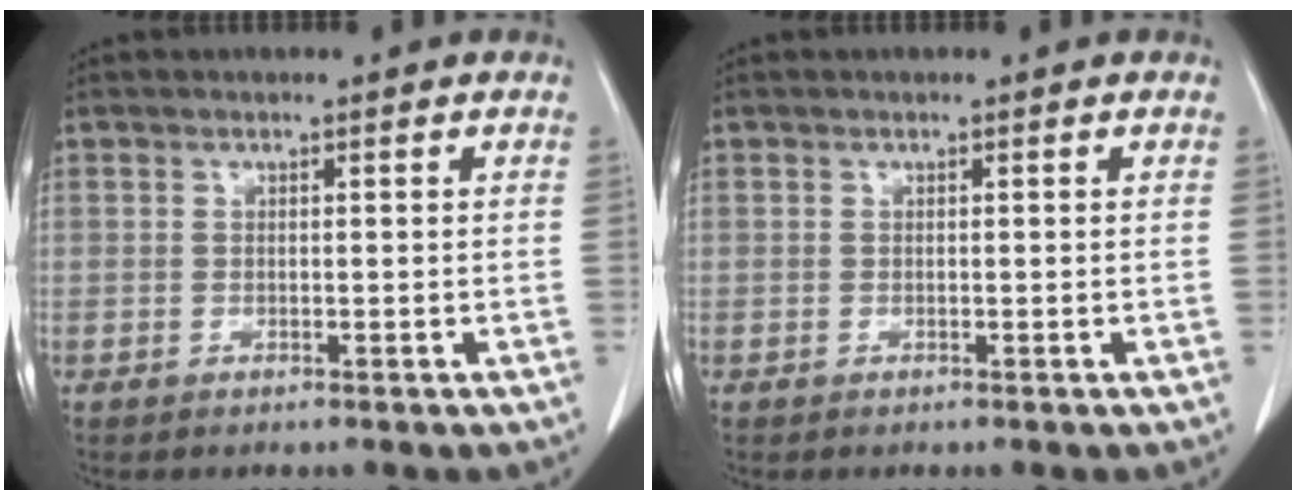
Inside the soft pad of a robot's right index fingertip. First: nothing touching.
{"total": 0.0}